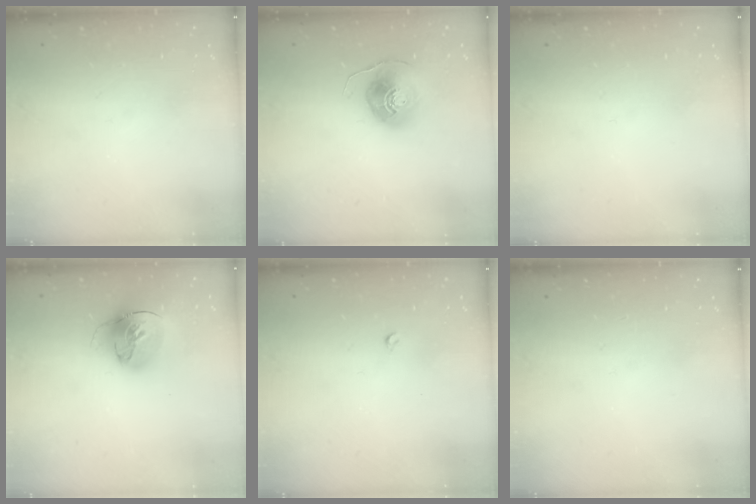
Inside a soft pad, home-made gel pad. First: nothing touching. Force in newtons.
{"total": 8.5, "press": 8.4, "slide": 1.2}
{"total": 0.0}
{"total": 17.5, "press": 17.4, "slide": 1.7}
{"total": 2.6, "press": 2.5, "slide": 0.4}
{"total": 0.0}